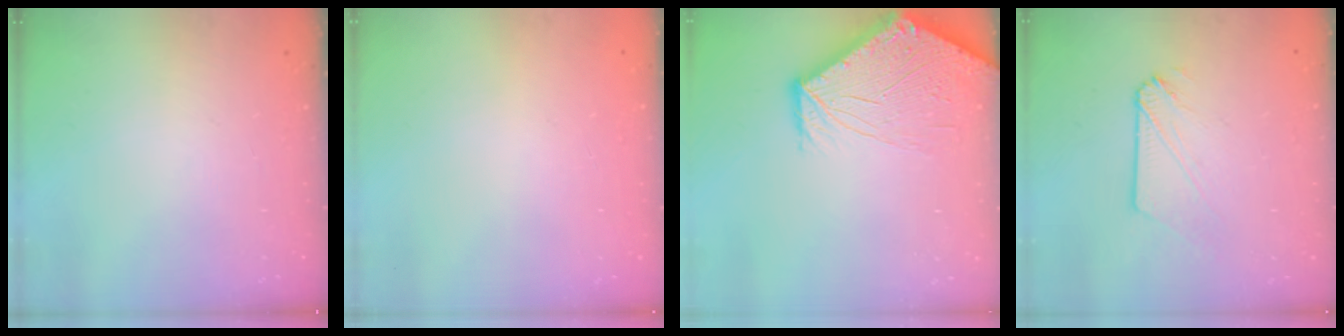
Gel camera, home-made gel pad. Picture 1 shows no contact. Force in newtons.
{"total": 0.0}
{"total": 11.1, "press": 11.0, "slide": 1.3}
{"total": 4.4, "press": 4.4, "slide": 0.5}